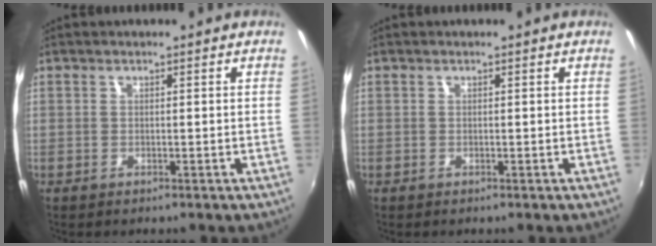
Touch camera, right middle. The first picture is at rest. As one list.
[{"total": 0.0}]